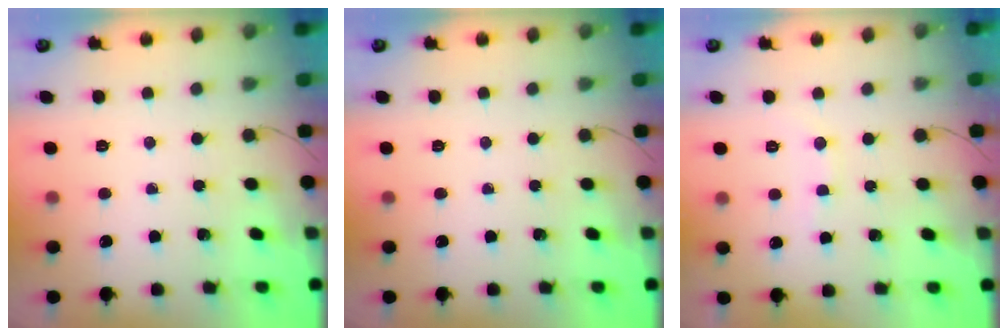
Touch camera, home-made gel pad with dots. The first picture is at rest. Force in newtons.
{"total": 0.0}
{"total": 6.4, "press": 6.3, "slide": 1.2}